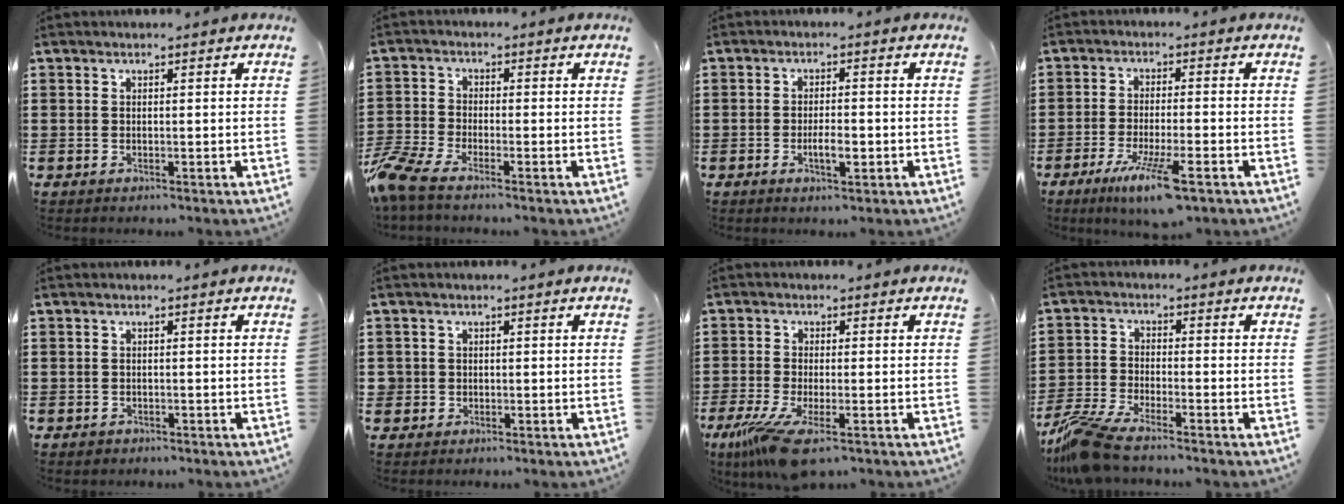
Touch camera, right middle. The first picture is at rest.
{"total": 5.1, "force": [-4.2, 1.1, 2.6], "torque": [-0.092, -0.017, -0.094]}
{"total": 3.4, "force": [-1.0, 1.2, 3.0], "torque": [-0.045, 0.000, -0.020]}
{"total": 7.9, "force": [-4.5, 1.0, 6.4], "torque": [-0.116, -0.010, -0.075]}
{"total": 0.8, "force": [-0.6, 0.6, 0.0], "torque": [-0.002, 0.004, -0.014]}
{"total": 1.7, "force": [-0.3, 1.7, 0.2], "torque": [-0.010, 0.006, -0.009]}
{"total": 7.0, "force": [-4.0, 1.7, 5.4], "torque": [-0.122, -0.020, -0.074]}
{"total": 7.6, "force": [-6.5, 1.3, 3.7], "torque": [-0.100, -0.007, -0.131]}